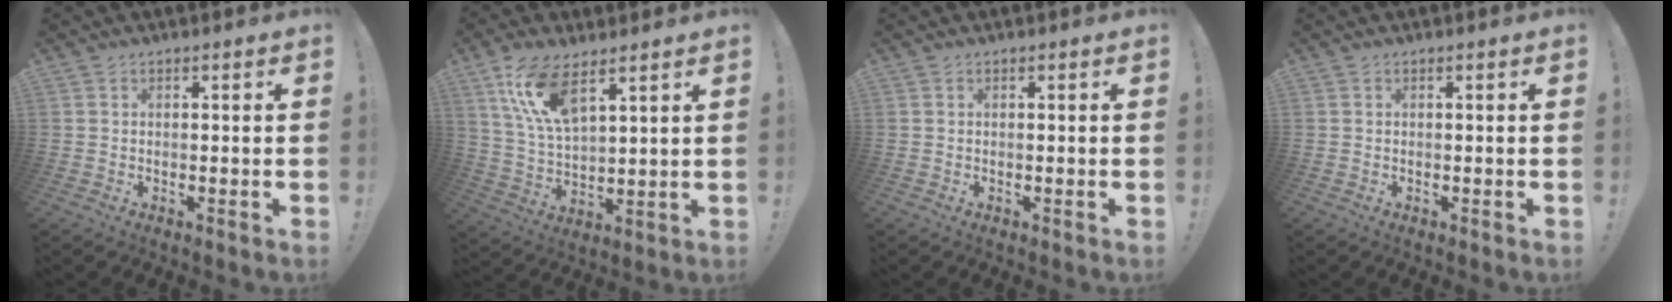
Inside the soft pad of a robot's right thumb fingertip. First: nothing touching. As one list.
[{"total": 12.4, "force": [7.9, 4.5, 8.5], "torque": [-0.180, -0.029, 0.146]}, {"total": 0.0}, {"total": 0.0}]